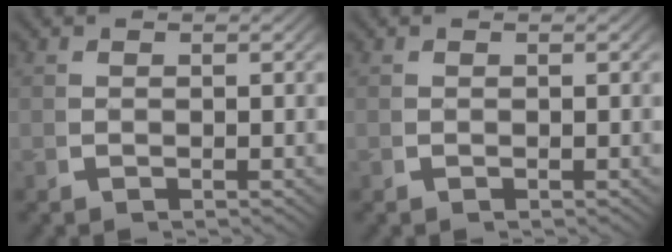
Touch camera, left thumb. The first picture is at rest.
{"total": 0.0}